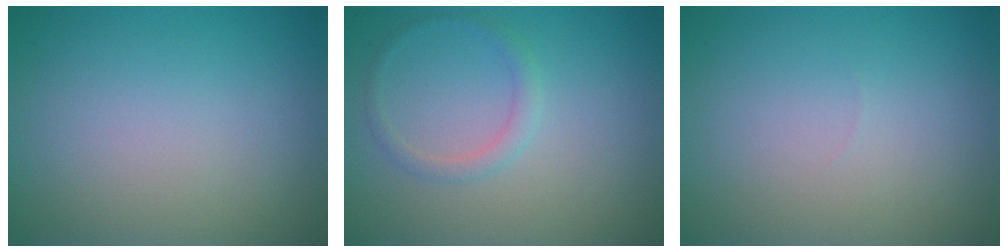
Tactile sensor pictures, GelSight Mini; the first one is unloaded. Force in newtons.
{"total": 1.3, "press": 1.3, "slide": 0.1}
{"total": 0.0}